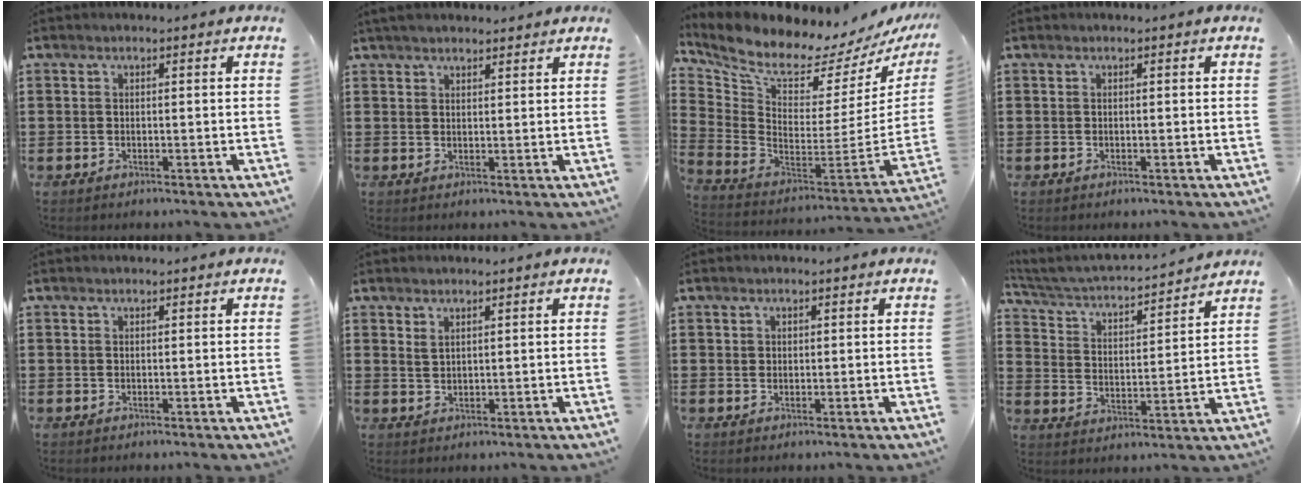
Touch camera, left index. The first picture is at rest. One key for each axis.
{"total": 2.5, "fx": 2.3, "fy": 0.6, "fz": 0.7, "tx": -0.019, "ty": 0.004, "tz": 0.045}
{"total": 7.4, "fx": 6.6, "fy": 1.7, "fz": 3.0, "tx": -0.100, "ty": -0.072, "tz": 0.108}
{"total": 0.0}
{"total": 0.0}
{"total": 1.6, "fx": 1.4, "fy": 0.5, "fz": 0.6, "tx": -0.015, "ty": 0.002, "tz": 0.026}
{"total": 0.9, "fx": 0.6, "fy": 0.6, "fz": 0.1, "tx": -0.005, "ty": 0.002, "tz": 0.013}
{"total": 3.3, "fx": 3.1, "fy": 0.2, "fz": 1.0, "tx": -0.040, "ty": -0.030, "tz": 0.042}